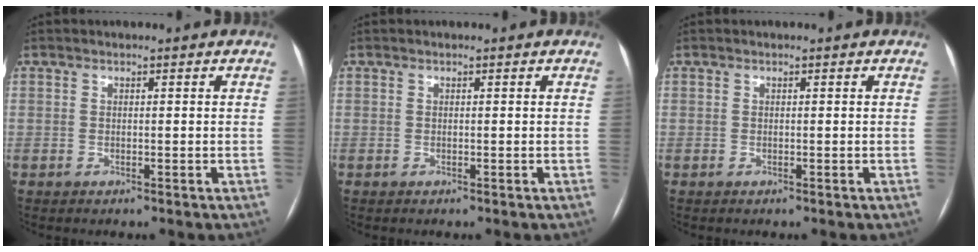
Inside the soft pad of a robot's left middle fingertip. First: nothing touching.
{"total": 0.0}
{"total": 0.0}